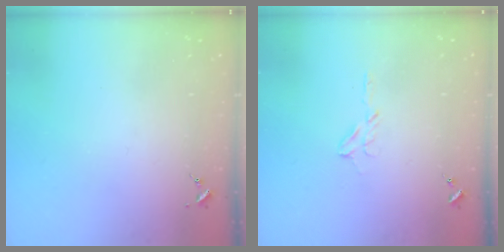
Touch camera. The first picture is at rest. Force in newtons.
{"total": 5.5, "press": 5.5, "slide": 0.5}